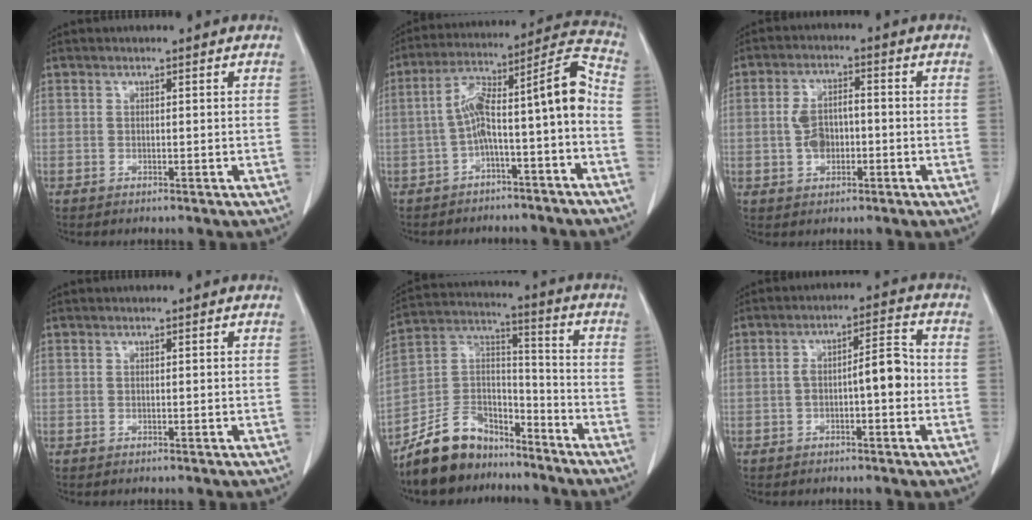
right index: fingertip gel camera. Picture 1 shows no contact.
{"total": 12.5, "force": [-3.4, 0.9, 12.0], "torque": [-0.187, 0.056, -0.054]}
{"total": 5.3, "force": [-0.9, 3.1, 4.2], "torque": [-0.083, 0.013, -0.015]}
{"total": 0.0}
{"total": 12.0, "force": [-9.9, 6.1, 3.1], "torque": [-0.070, 0.044, -0.179]}
{"total": 6.2, "force": [-1.1, 1.5, 5.9], "torque": [-0.095, 0.028, -0.017]}